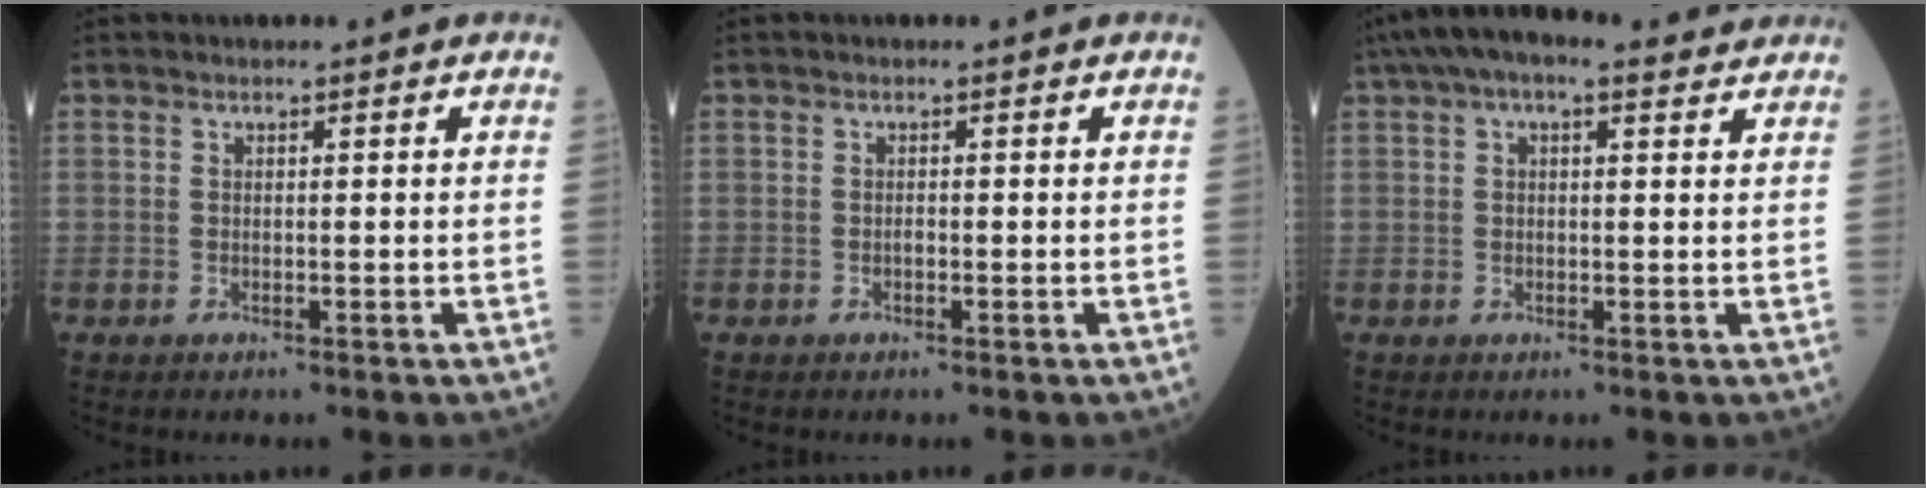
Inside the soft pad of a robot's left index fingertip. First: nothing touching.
{"total": 0.7, "force": [-0.6, 0.2, 0.4], "torque": [-0.007, -0.003, -0.013]}
{"total": 8.6, "force": [5.8, 3.1, 5.5], "torque": [-0.098, 0.048, 0.087]}